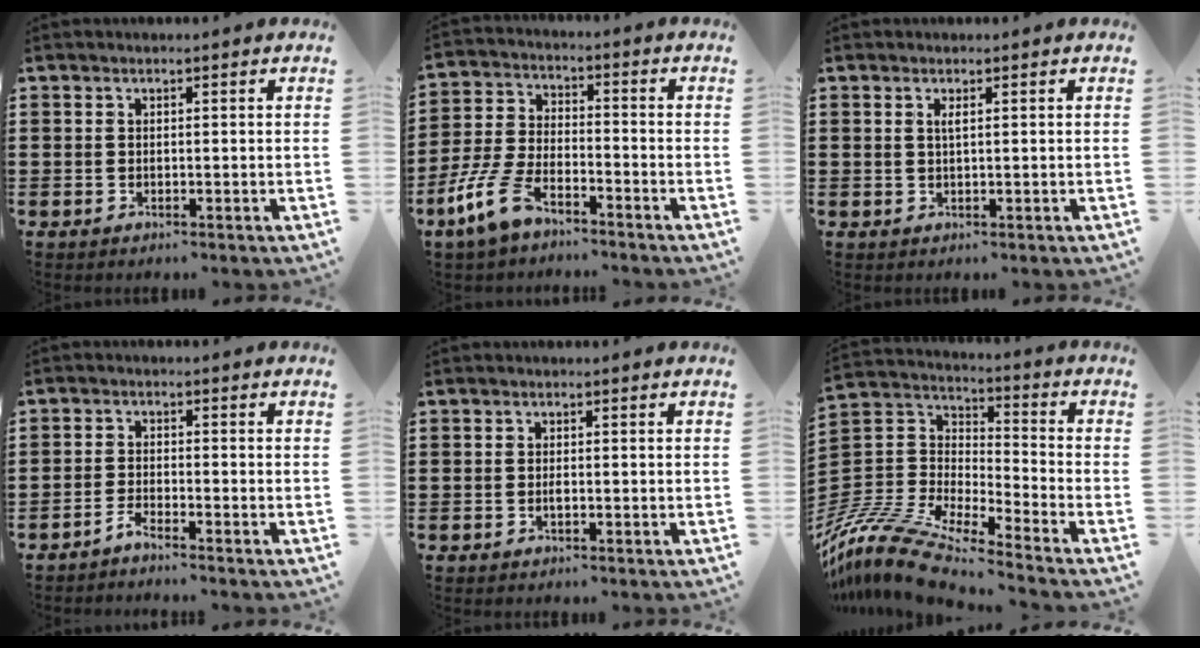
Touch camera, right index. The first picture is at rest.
{"total": 8.5, "force": [-6.2, 3.0, 5.0], "torque": [-0.135, -0.001, -0.125]}
{"total": 0.9, "force": [0.2, 0.0, 0.9], "torque": [-0.019, 0.000, 0.004]}
{"total": 2.1, "force": [-2.0, -0.4, 0.5], "torque": [-0.019, -0.003, -0.042]}
{"total": 0.8, "force": [-0.2, 0.3, 0.7], "torque": [-0.015, -0.004, -0.002]}
{"total": 12.3, "force": [-11.3, 1.2, 4.6], "torque": [-0.131, 0.001, -0.237]}